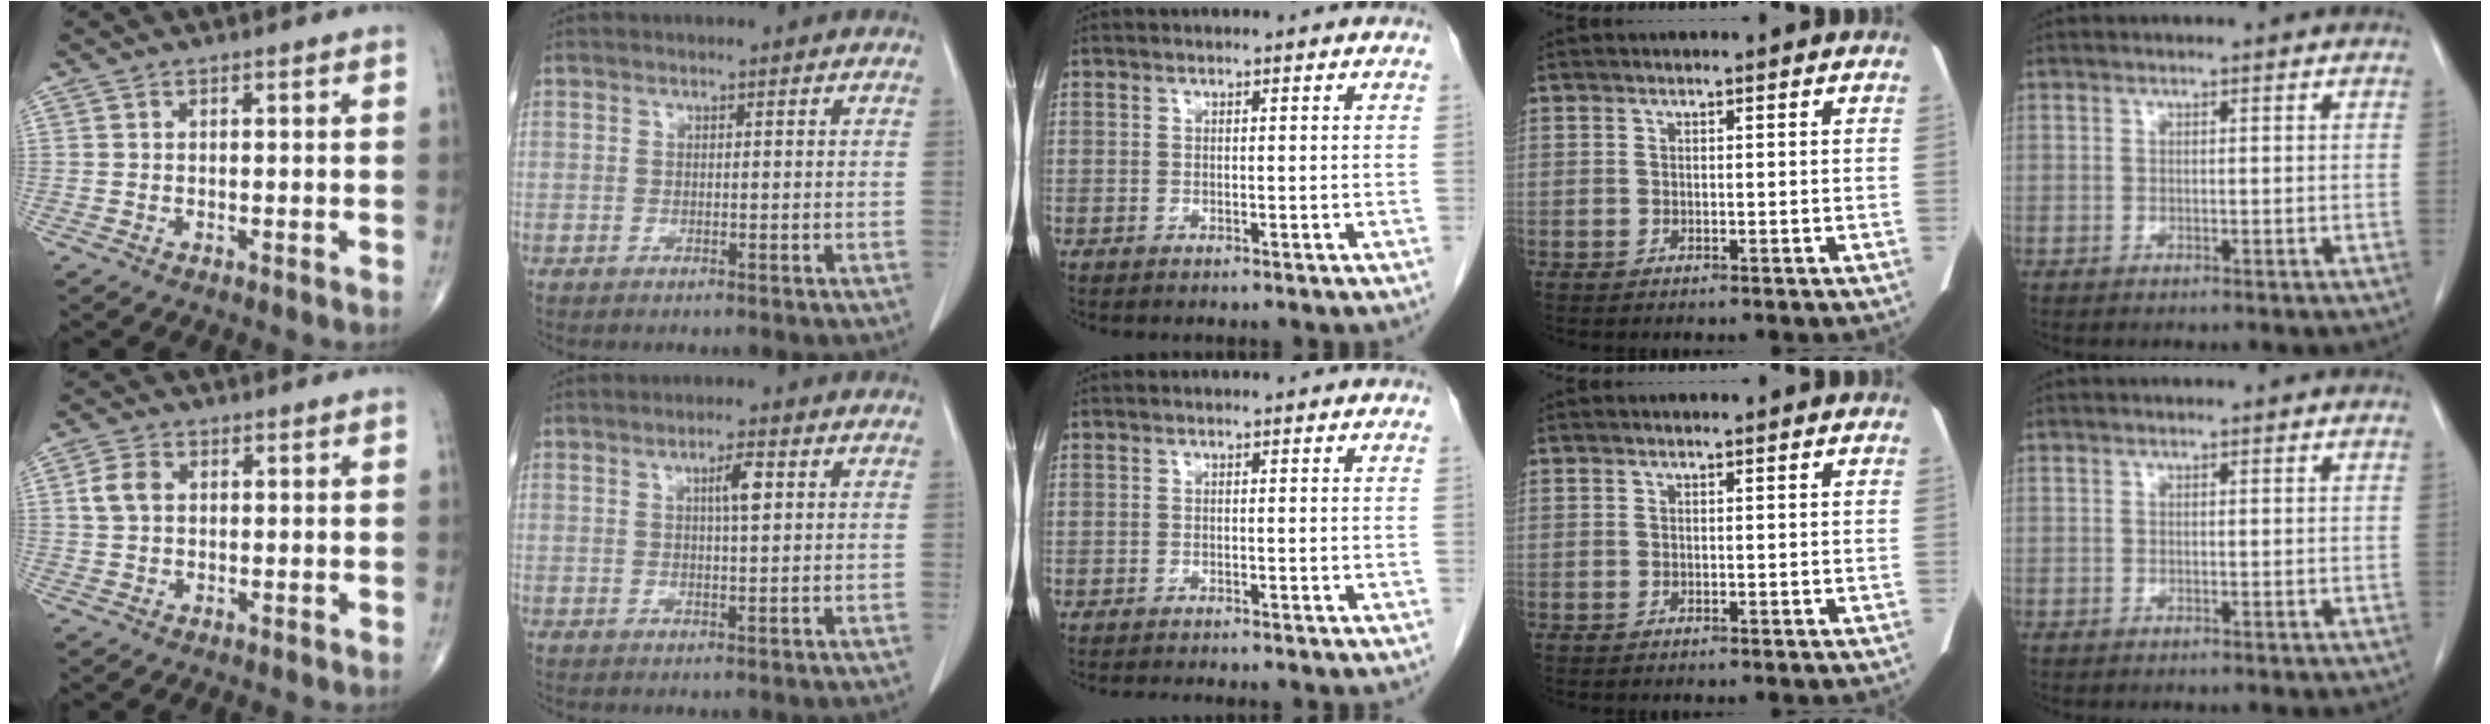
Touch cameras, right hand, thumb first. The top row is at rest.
{"thumb": {"total": 4.1, "force": [0.8, 2.9, 2.8], "torque": [-0.057, 0.005, 0.013]}, "index": {"total": 3.4, "force": [1.1, 0.5, 3.2], "torque": [-0.050, 0.002, 0.017]}, "middle": {"total": 3.1, "force": [-2.9, 0.3, 1.2], "torque": [-0.019, -0.007, -0.038]}}